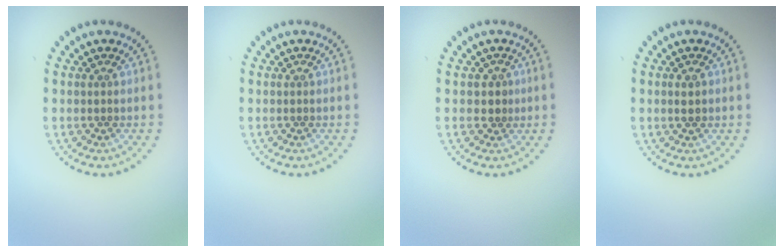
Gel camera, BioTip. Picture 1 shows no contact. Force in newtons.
{"total": 0.0}
{"total": 1.4, "press": 1.3, "slide": 0.7}
{"total": 1.1, "press": 1.1, "slide": 0.1}